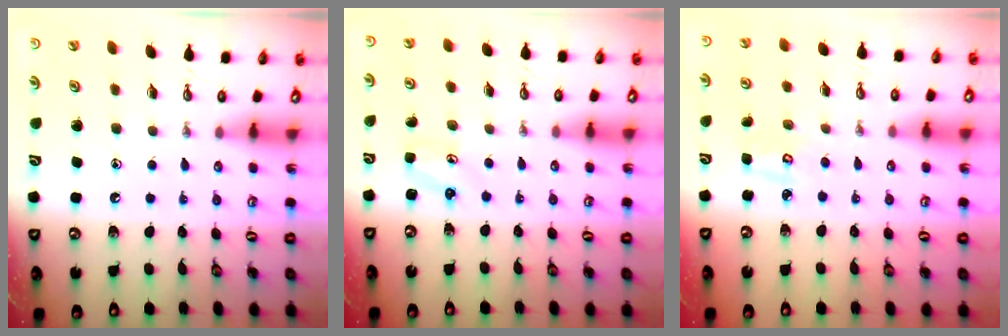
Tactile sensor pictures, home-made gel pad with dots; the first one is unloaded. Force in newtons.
{"total": 2.5, "press": 2.5, "slide": 0.3}
{"total": 2.9, "press": 2.9, "slide": 0.1}